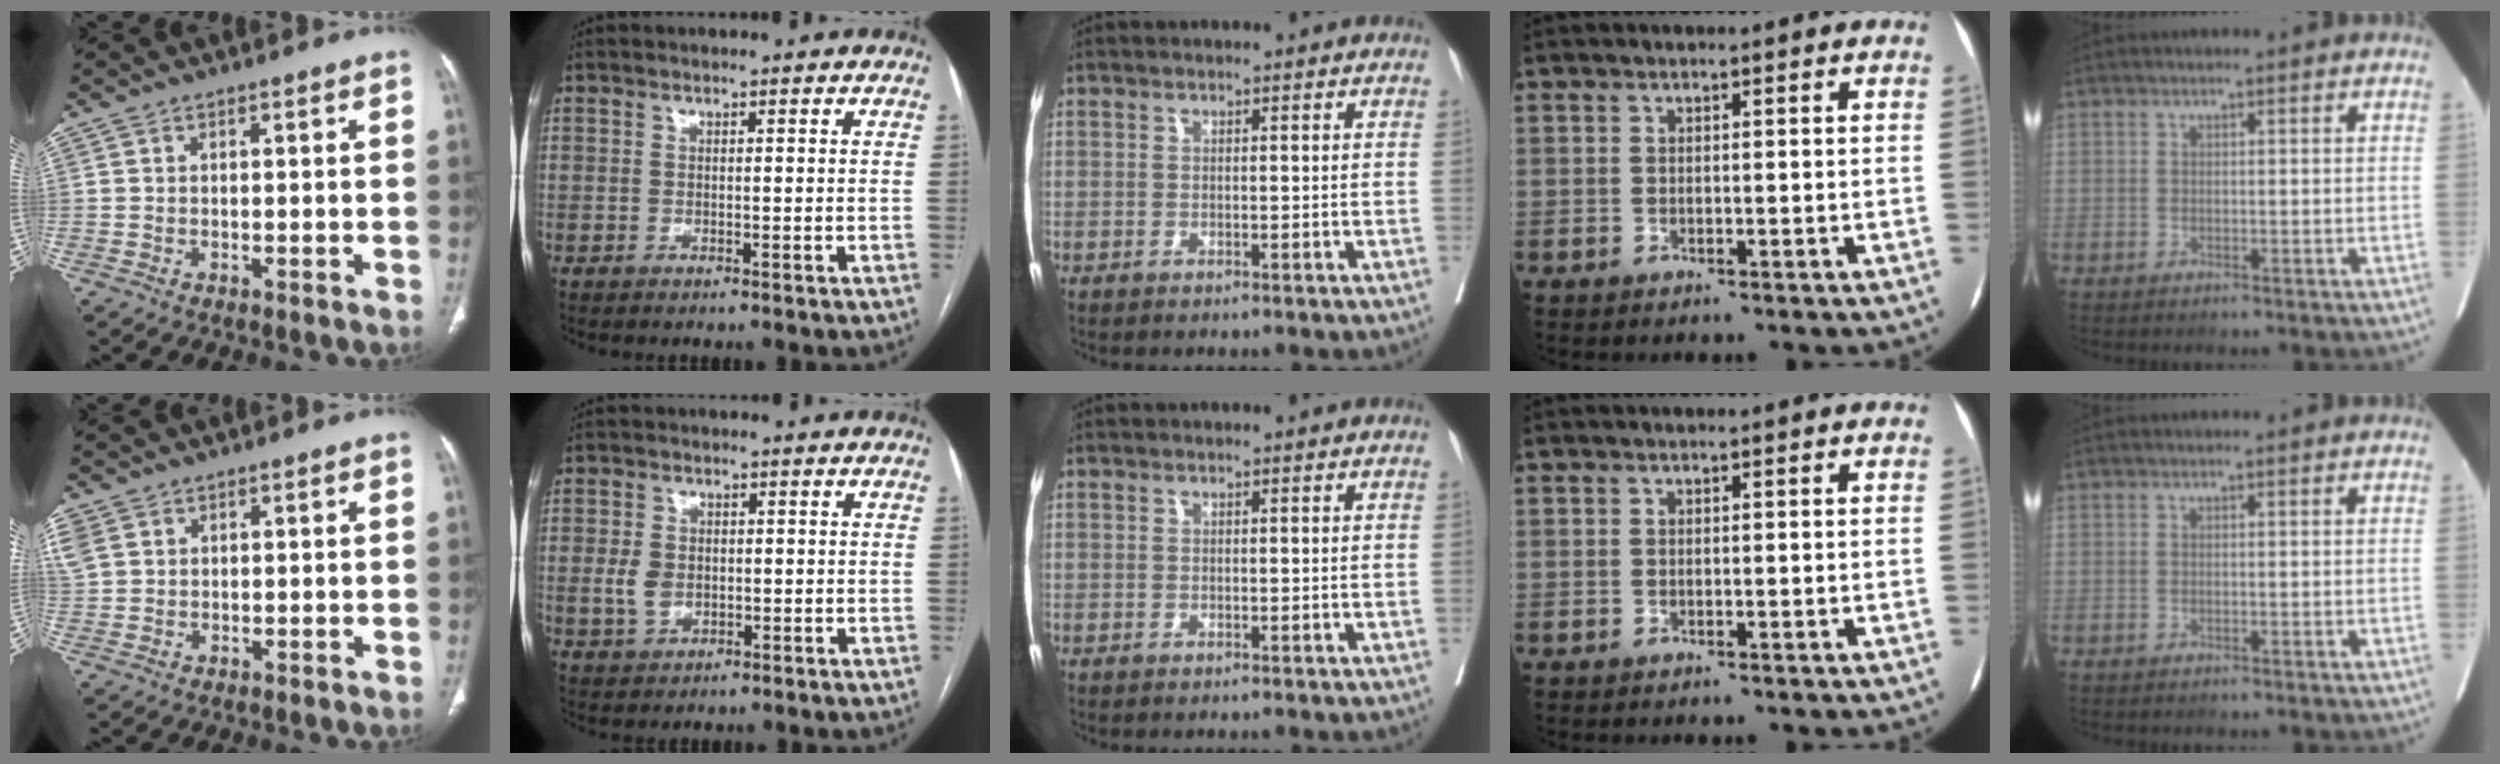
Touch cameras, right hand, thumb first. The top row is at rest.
{"thumb": {"total": 5.9, "force": [2.4, 4.7, 2.6], "torque": [-0.082, 0.015, 0.060]}, "index": {"total": 4.2, "force": [-0.1, 3.1, 2.8], "torque": [-0.058, 0.006, 0.006]}}